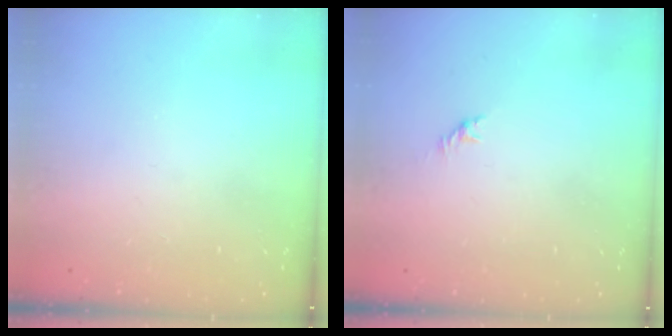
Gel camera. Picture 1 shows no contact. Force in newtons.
{"total": 0.0}